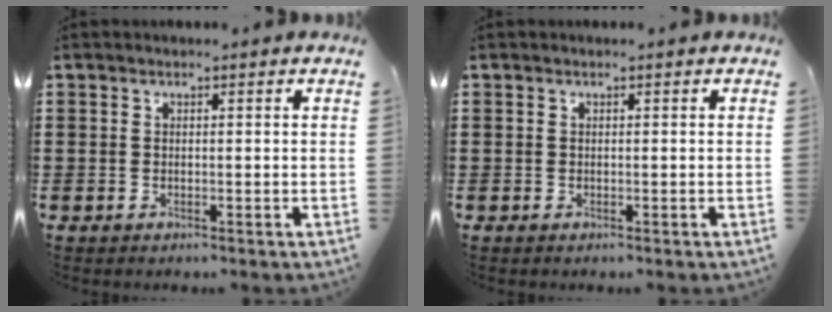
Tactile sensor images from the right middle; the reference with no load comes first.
{"total": 0.0}